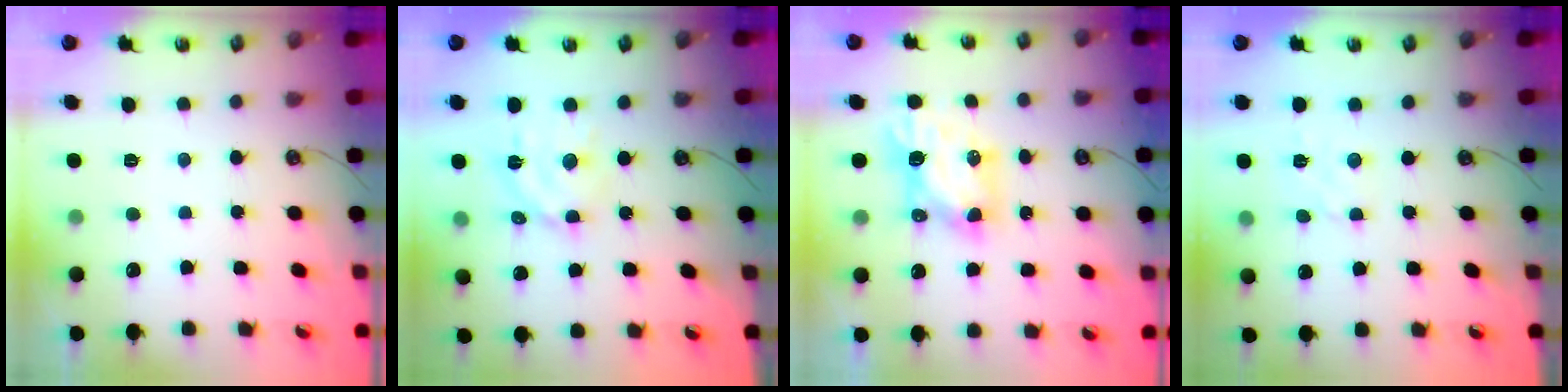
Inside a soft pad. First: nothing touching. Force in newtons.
{"total": 9.9, "press": 9.9, "slide": 0.5}
{"total": 6.9, "press": 6.9, "slide": 0.6}
{"total": 2.6, "press": 2.6, "slide": 0.6}